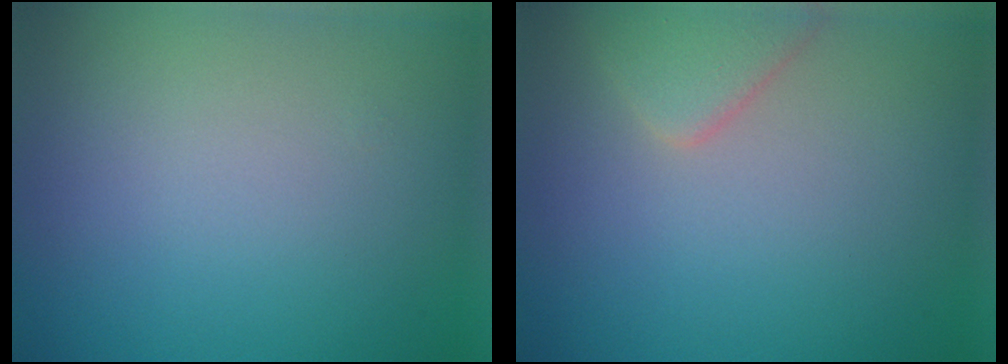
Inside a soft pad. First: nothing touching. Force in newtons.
{"total": 2.8, "press": 2.8, "slide": 0.1}